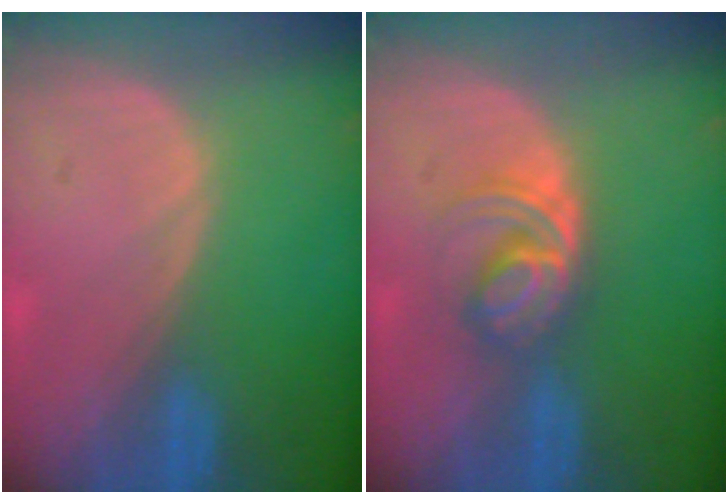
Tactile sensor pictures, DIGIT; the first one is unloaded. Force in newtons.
{"total": 5.9, "press": 5.1, "slide": 3.0}